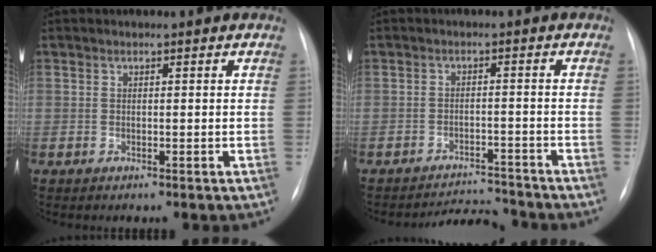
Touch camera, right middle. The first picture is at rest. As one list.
[{"total": 4.6, "force": [-4.5, -0.1, -0.9], "torque": [0.014, 0.002, -0.070]}]